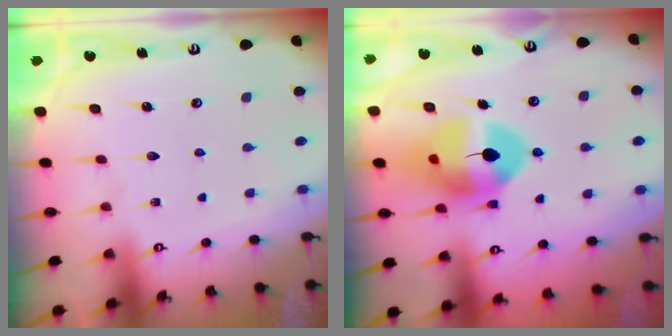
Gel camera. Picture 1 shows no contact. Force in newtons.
{"total": 14.6, "press": 14.4, "slide": 2.0}